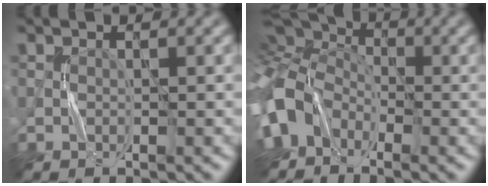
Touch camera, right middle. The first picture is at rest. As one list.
[{"total": 9.4, "force": [-2.4, 6.8, 6.0], "torque": [-0.132, -0.011, -0.054]}]